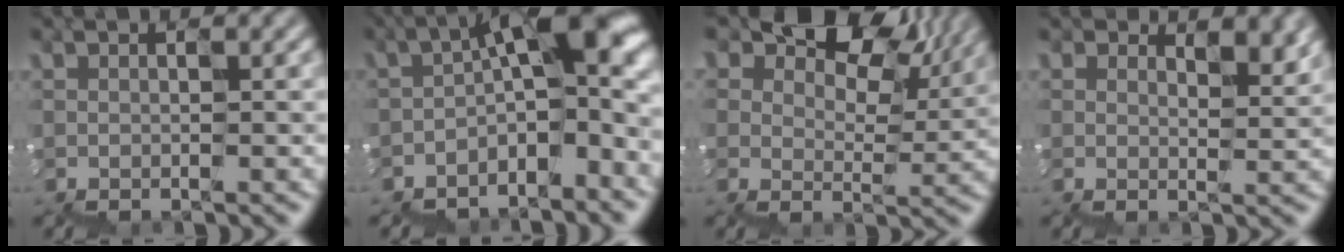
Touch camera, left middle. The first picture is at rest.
{"total": 8.7, "force": [-2.1, 3.3, 7.8], "torque": [-0.139, 0.008, -0.042]}
{"total": 8.1, "force": [5.7, 4.7, 3.3], "torque": [-0.054, -0.006, 0.103]}
{"total": 3.3, "force": [2.0, 1.6, 2.0], "torque": [-0.010, 0.004, 0.030]}